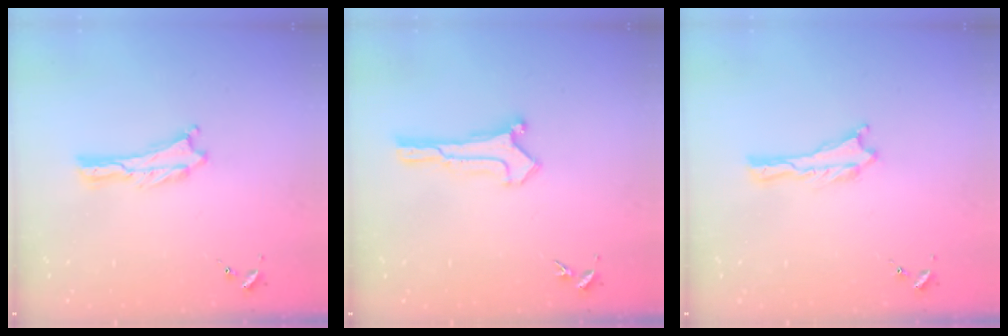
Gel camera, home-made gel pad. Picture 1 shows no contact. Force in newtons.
{"total": 0.0}
{"total": 0.0}